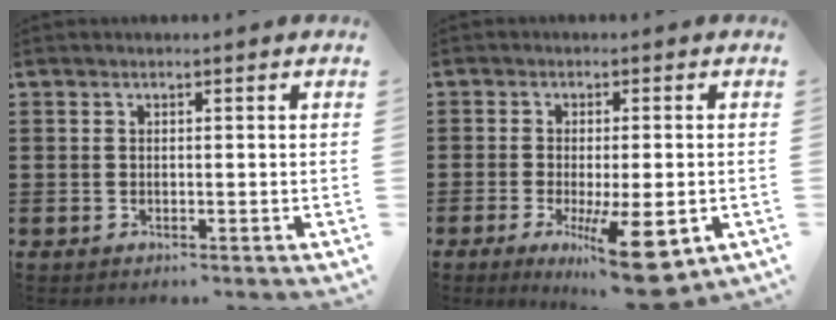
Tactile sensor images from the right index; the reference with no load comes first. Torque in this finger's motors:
{"motor_torque": [1.54, -0.60, 0.94, 0.11]}